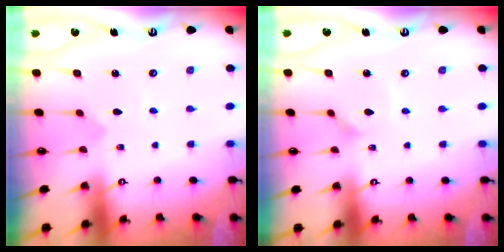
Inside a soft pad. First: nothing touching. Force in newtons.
{"total": 2.0, "press": 2.0, "slide": 0.1}